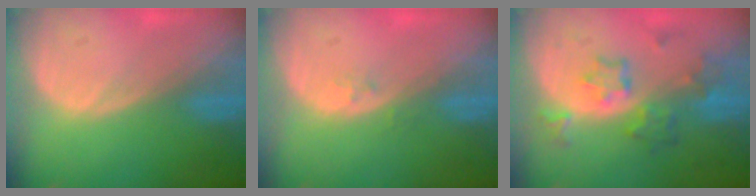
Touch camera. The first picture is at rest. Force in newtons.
{"total": 1.1, "press": 0.8, "slide": 0.7}
{"total": 7.3, "press": 6.5, "slide": 3.5}